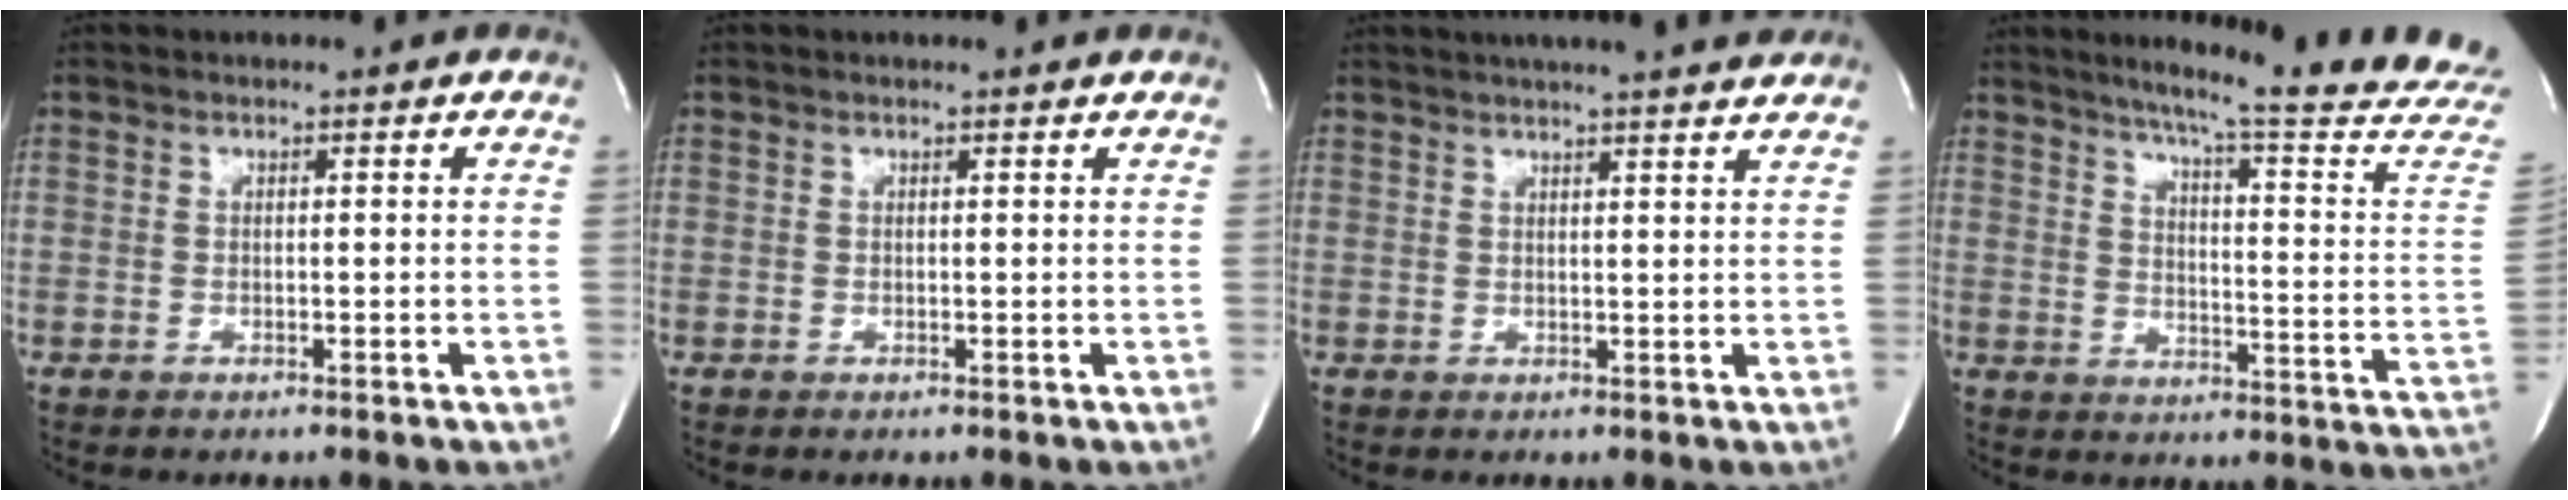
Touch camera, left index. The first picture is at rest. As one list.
[{"total": 0.7, "force": [0.7, -0.1, 0.0], "torque": [-0.009, -0.008, 0.004]}, {"total": 11.9, "force": [10.6, 0.6, 5.4], "torque": [-0.086, 0.014, 0.129]}, {"total": 23.5, "force": [20.5, -1.2, 11.5], "torque": [-0.165, -0.092, 0.249]}]